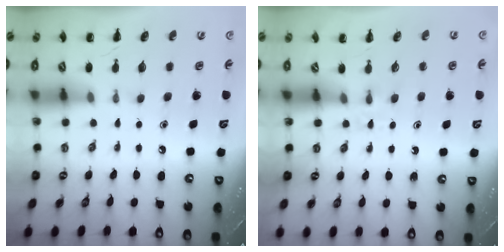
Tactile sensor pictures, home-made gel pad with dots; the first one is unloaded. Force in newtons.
{"total": 2.4, "press": 2.0, "slide": 1.2}